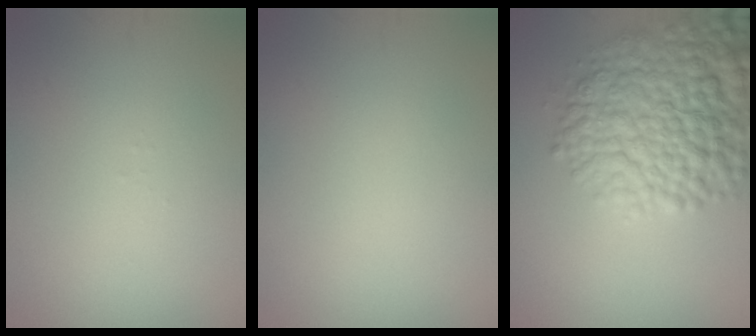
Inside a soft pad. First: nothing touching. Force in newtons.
{"total": 0.0}
{"total": 9.5, "press": 9.4, "slide": 0.4}